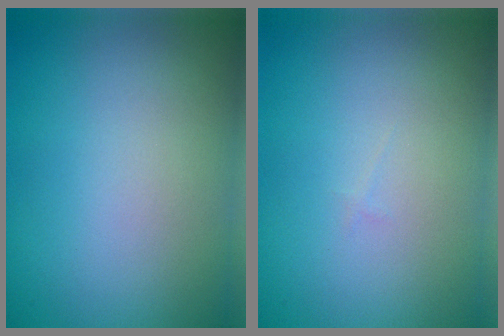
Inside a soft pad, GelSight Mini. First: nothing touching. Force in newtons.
{"total": 0.0}